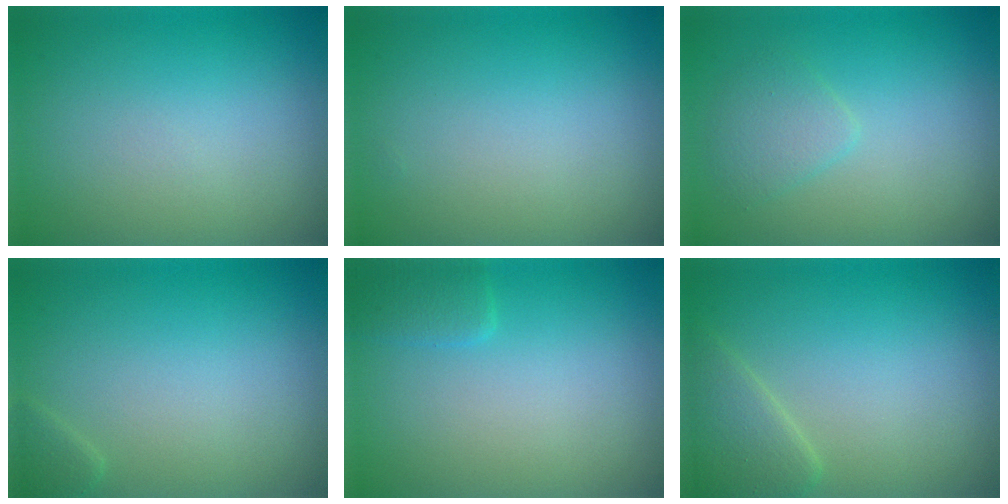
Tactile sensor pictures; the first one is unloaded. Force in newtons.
{"total": 0.0}
{"total": 1.9, "press": 1.9, "slide": 0.1}
{"total": 1.0, "press": 1.0, "slide": 0.1}
{"total": 1.4, "press": 1.4, "slide": 0.1}
{"total": 2.7, "press": 2.6, "slide": 0.2}